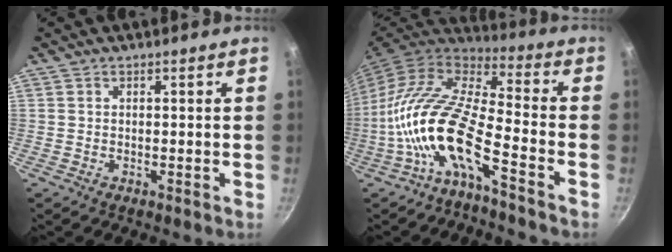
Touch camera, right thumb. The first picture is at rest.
{"total": 16.1, "force": [-6.7, 5.0, 13.8], "torque": [-0.267, 0.062, -0.150]}